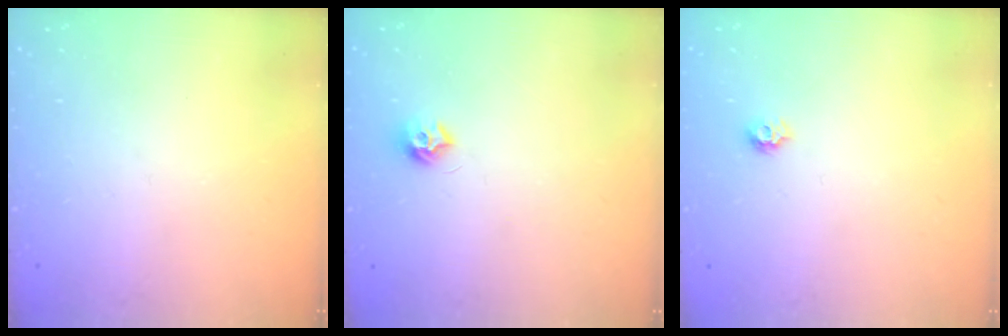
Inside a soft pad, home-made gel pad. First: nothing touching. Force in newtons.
{"total": 7.6, "press": 7.6, "slide": 0.6}
{"total": 5.9, "press": 5.8, "slide": 0.7}